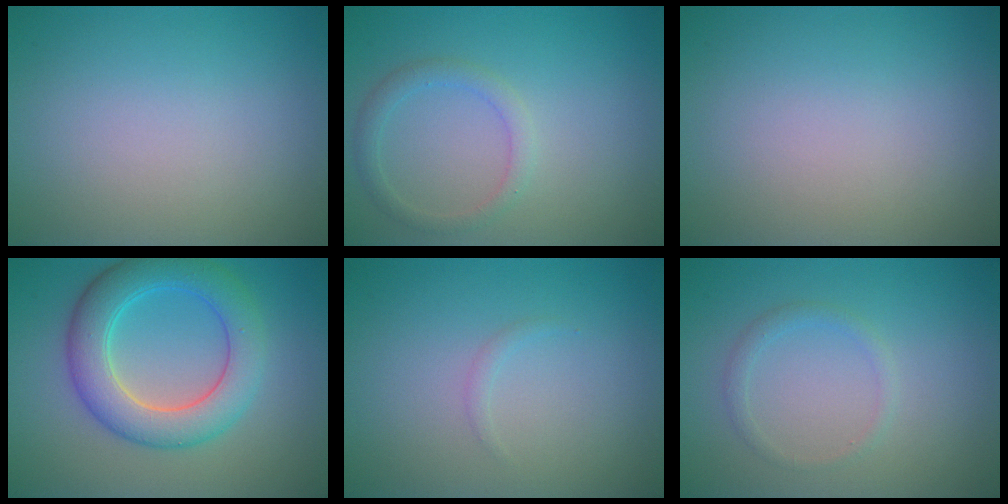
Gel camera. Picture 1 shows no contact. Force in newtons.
{"total": 1.8, "press": 1.8, "slide": 0.1}
{"total": 0.0}
{"total": 6.5, "press": 6.5, "slide": 0.1}
{"total": 0.6, "press": 0.6, "slide": 0.1}
{"total": 1.2, "press": 1.1, "slide": 0.1}